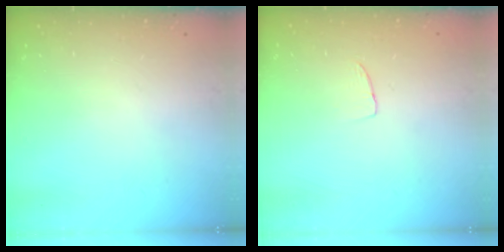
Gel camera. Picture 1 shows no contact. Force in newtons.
{"total": 3.2, "press": 3.2, "slide": 0.2}